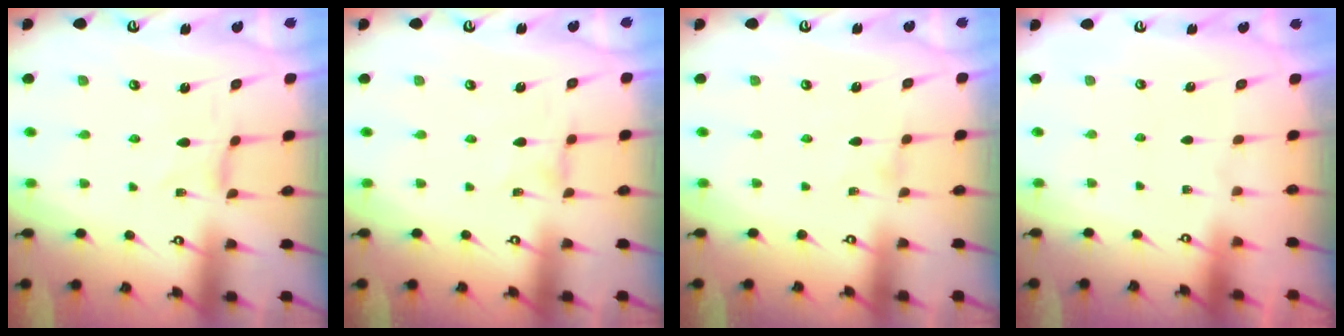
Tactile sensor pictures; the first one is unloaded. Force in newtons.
{"total": 0.5, "press": 0.5, "slide": 0.2}
{"total": 0.0}
{"total": 0.0}